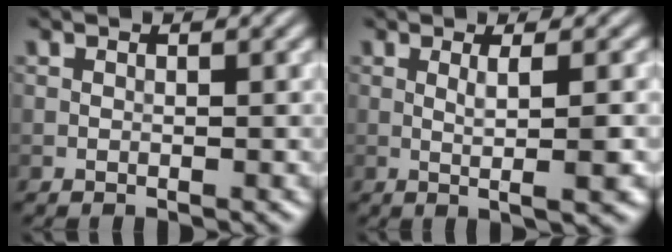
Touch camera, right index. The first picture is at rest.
{"total": 3.3, "force": [0.2, 0.6, 3.2], "torque": [-0.048, -0.001, 0.003]}